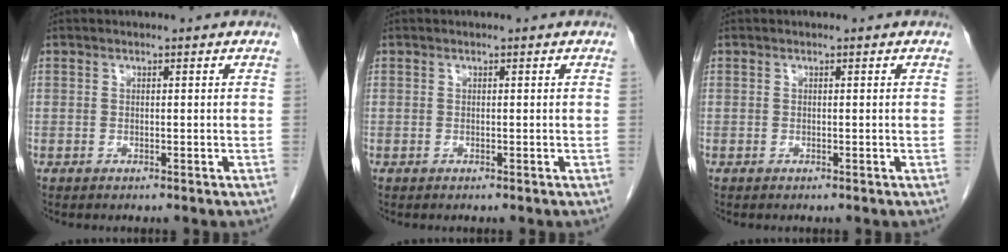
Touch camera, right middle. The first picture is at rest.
{"total": 0.0}
{"total": 0.0}